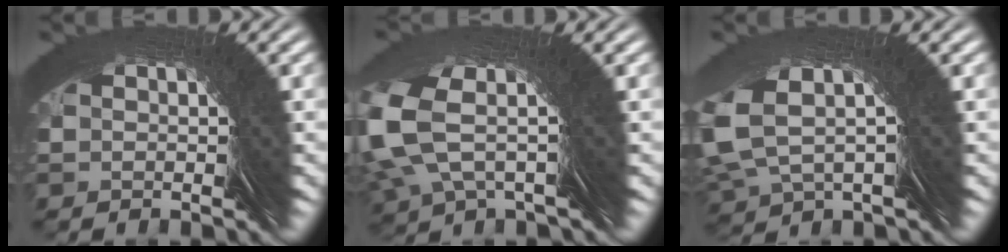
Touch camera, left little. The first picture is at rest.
{"total": 4.3, "force": [3.4, 0.4, 2.5], "torque": [-0.057, 0.045, 0.038]}
{"total": 3.5, "force": [2.6, 1.4, 1.8], "torque": [-0.051, 0.020, 0.031]}